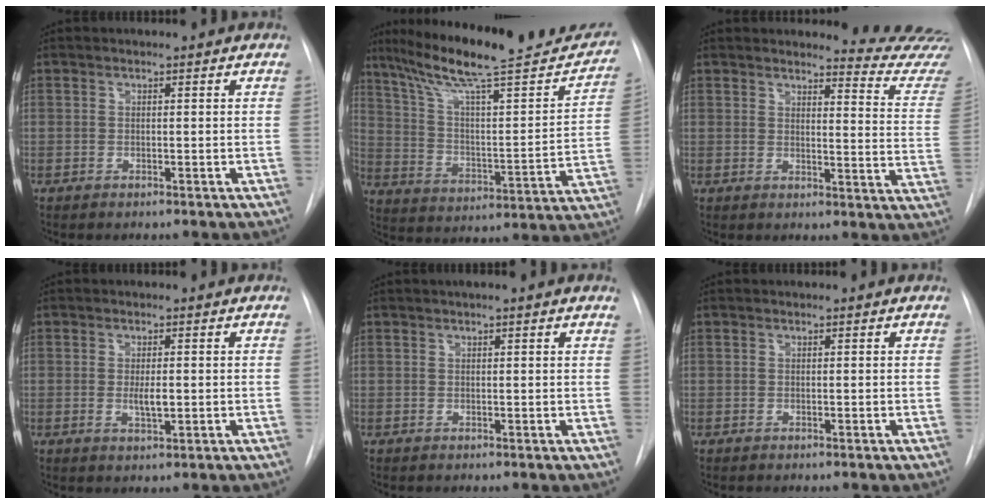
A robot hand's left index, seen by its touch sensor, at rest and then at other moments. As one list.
[{"total": 26.9, "force": [22.5, 3.8, 14.3], "torque": [-0.229, -0.016, 0.324]}, {"total": 12.9, "force": [12.9, -0.8, 0.7], "torque": [0.012, -0.137, 0.116]}, {"total": 2.7, "force": [-0.5, 0.5, 2.6], "torque": [-0.050, -0.002, -0.007]}, {"total": 2.0, "force": [1.4, -0.1, 1.5], "torque": [-0.022, 0.016, 0.020]}, {"total": 0.0}]